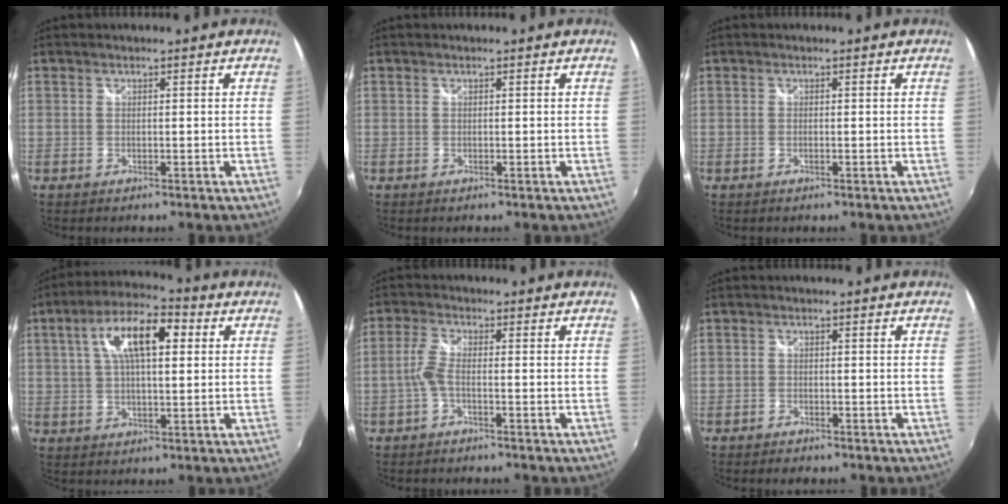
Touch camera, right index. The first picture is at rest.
{"total": 0.0}
{"total": 0.0}
{"total": 12.2, "force": [3.5, 4.8, 10.6], "torque": [-0.190, 0.028, 0.053]}
{"total": 2.8, "force": [-1.4, 0.4, 2.4], "torque": [-0.064, 0.004, -0.031]}
{"total": 2.1, "force": [-1.8, 0.8, 0.7], "torque": [-0.021, -0.005, -0.031]}